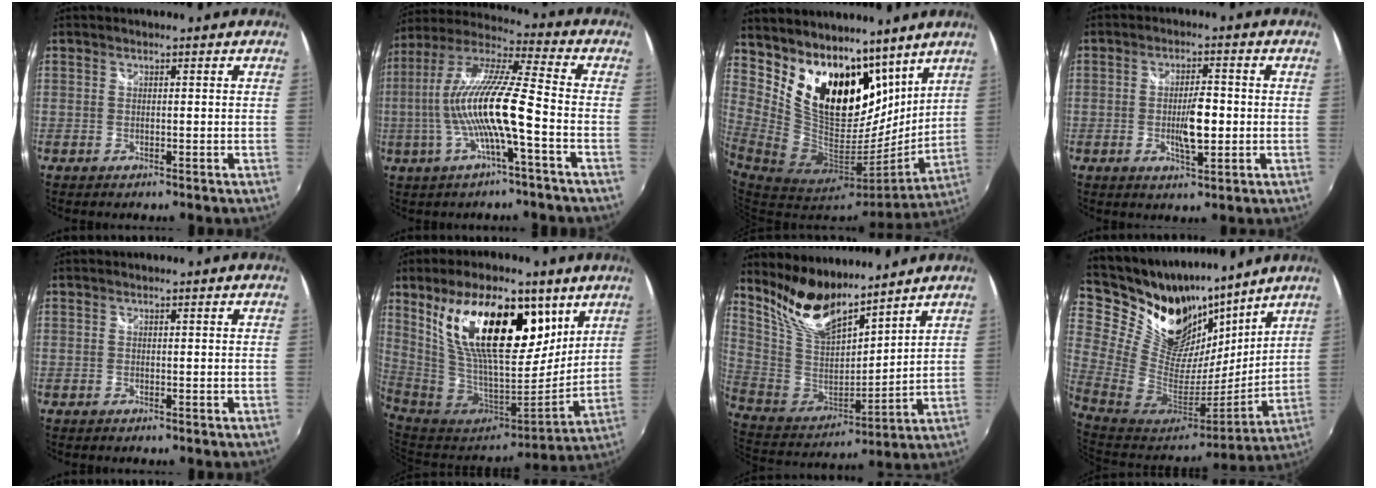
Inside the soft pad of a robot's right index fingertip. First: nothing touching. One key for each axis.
{"total": 15.4, "fx": -3.7, "fy": 1.0, "fz": 14.9, "tx": -0.273, "ty": -0.002, "tz": -0.069}
{"total": 20.1, "fx": 13.5, "fy": 11.1, "fz": 10.0, "tx": -0.206, "ty": -0.004, "tz": 0.257}
{"total": 6.3, "fx": -0.9, "fy": 1.9, "fz": 5.9, "tx": -0.105, "ty": -0.004, "tz": -0.013}
{"total": 0.0}
{"total": 23.2, "fx": 10.7, "fy": 10.3, "fz": 17.9, "tx": -0.317, "ty": 0.015, "tz": 0.192}
{"total": 14.4, "fx": 11.7, "fy": 4.5, "fz": 7.0, "tx": -0.151, "ty": -0.012, "tz": 0.239}
{"total": 24.8, "fx": 18.5, "fy": 12.1, "fz": 11.3, "tx": -0.253, "ty": 0.002, "tz": 0.335}